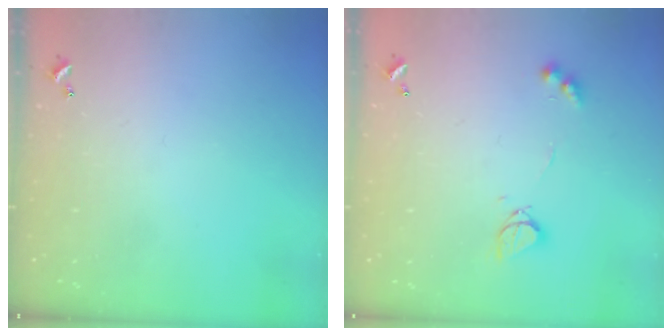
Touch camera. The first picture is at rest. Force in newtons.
{"total": 3.3, "press": 3.3, "slide": 0.5}